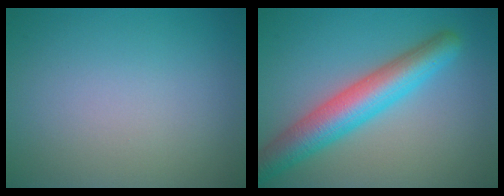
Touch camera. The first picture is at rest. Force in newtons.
{"total": 6.6, "press": 6.6, "slide": 0.2}